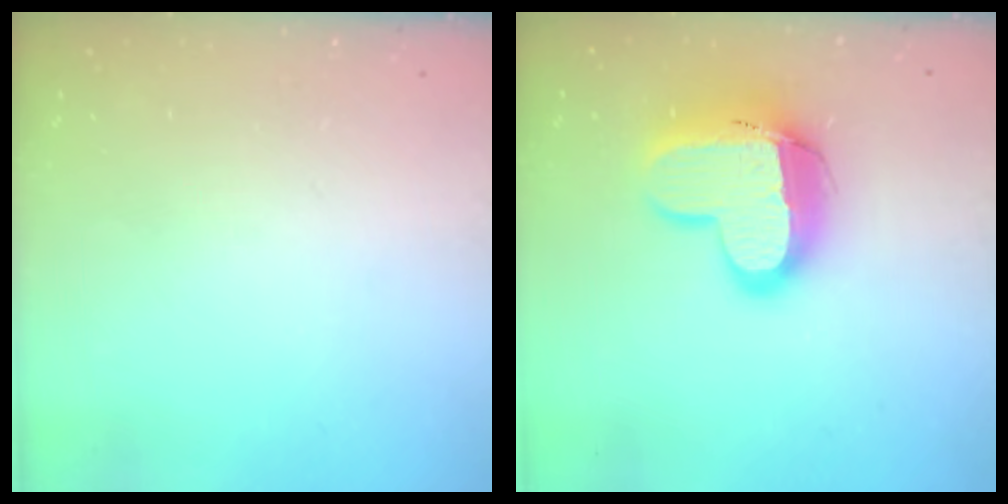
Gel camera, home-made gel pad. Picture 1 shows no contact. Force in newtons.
{"total": 15.3, "press": 15.2, "slide": 1.2}